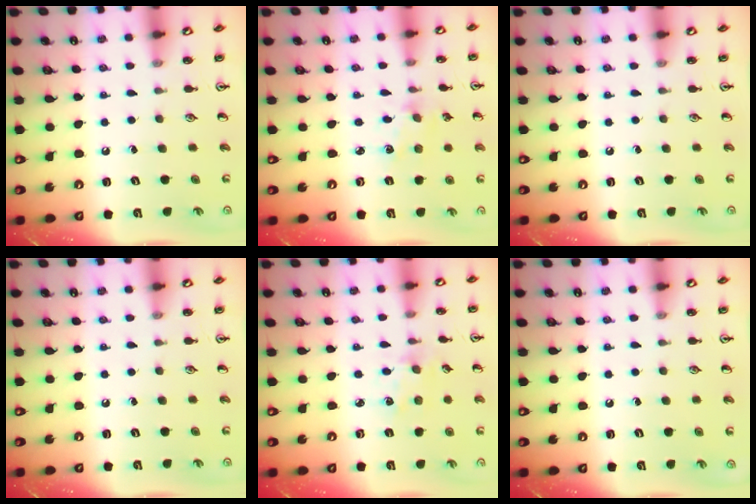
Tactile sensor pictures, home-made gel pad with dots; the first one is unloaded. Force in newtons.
{"total": 1.8, "press": 1.8, "slide": 0.3}
{"total": 0.0}
{"total": 0.0}
{"total": 1.9, "press": 1.8, "slide": 0.3}
{"total": 0.0}